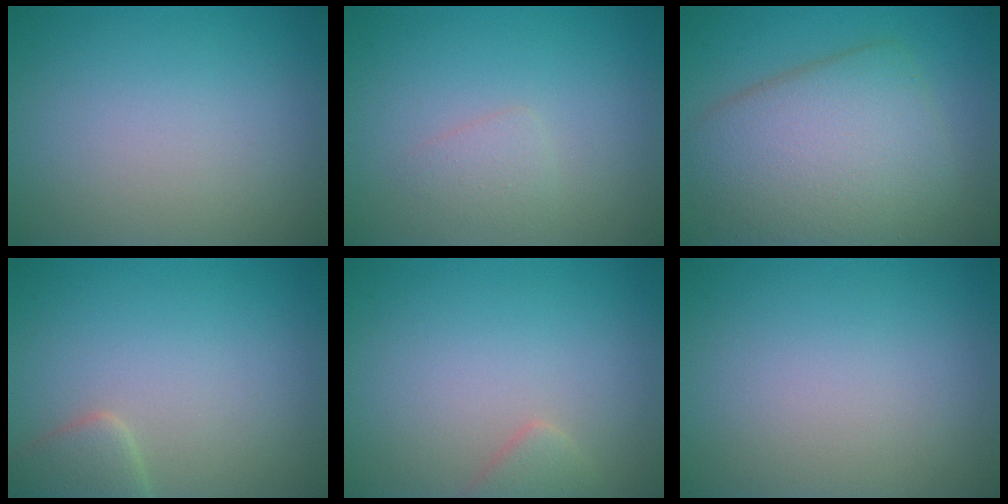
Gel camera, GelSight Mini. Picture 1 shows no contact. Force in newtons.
{"total": 1.2, "press": 1.2, "slide": 0.0}
{"total": 8.6, "press": 8.6, "slide": 0.3}
{"total": 2.5, "press": 2.5, "slide": 0.2}
{"total": 1.6, "press": 1.6, "slide": 0.1}
{"total": 0.0}